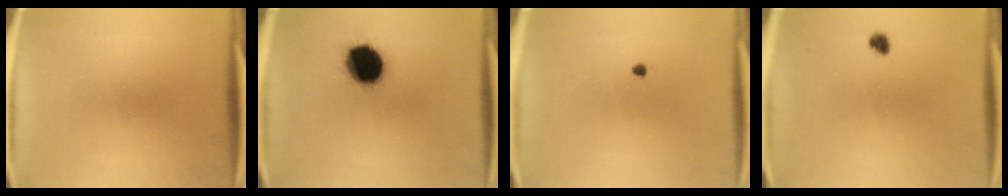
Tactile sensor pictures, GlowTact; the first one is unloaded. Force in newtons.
{"total": 16.1}
{"total": 1.0}
{"total": 1.7}